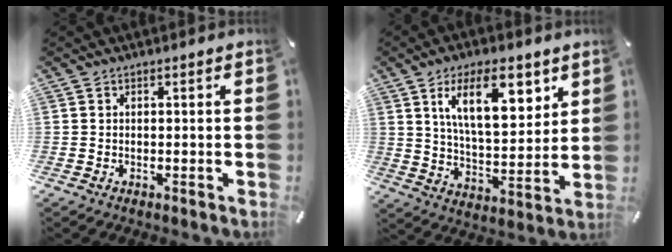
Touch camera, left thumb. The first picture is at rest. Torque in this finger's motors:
{"motor_torque": [2.54, 2.47, 1.99, -0.78, 0.57]}